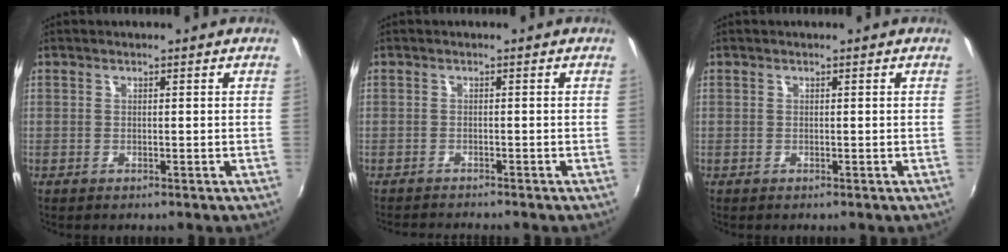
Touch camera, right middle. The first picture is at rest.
{"total": 3.0, "force": [-2.9, -0.1, 0.7], "torque": [-0.026, -0.014, -0.053]}
{"total": 0.0}